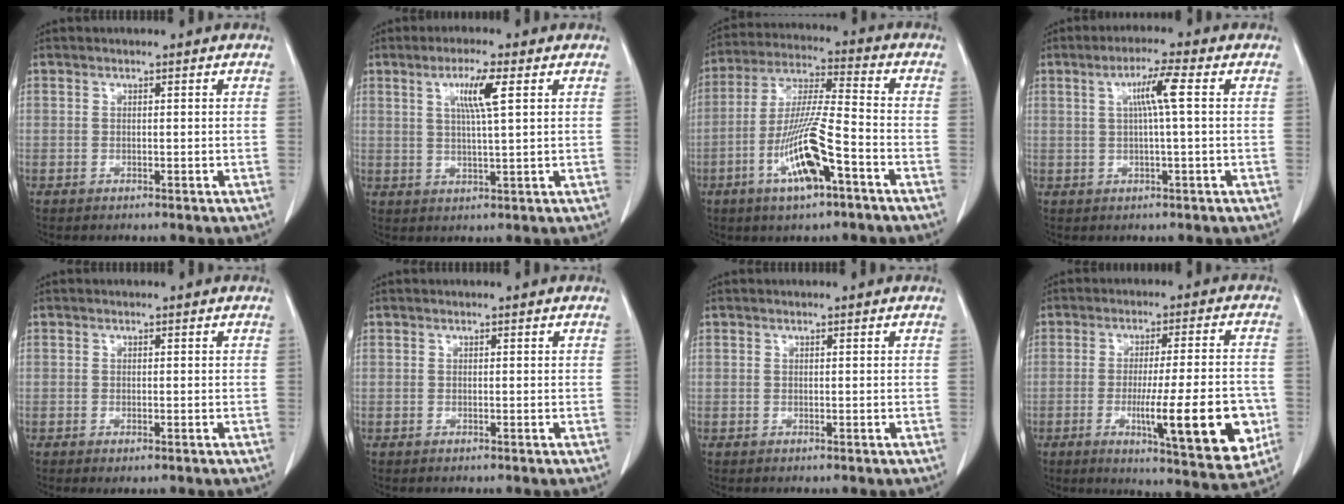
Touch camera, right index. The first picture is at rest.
{"total": 5.6, "force": [2.0, -0.1, 5.2], "torque": [-0.094, -0.001, 0.036]}
{"total": 12.8, "force": [-5.5, 1.6, 11.4], "torque": [-0.226, -0.007, -0.100]}
{"total": 4.9, "force": [1.0, -0.5, 4.8], "torque": [-0.088, 0.007, 0.019]}
{"total": 0.9, "force": [-0.5, 0.3, 0.7], "torque": [-0.013, -0.003, -0.005]}
{"total": 0.0}
{"total": 0.0}
{"total": 16.0, "force": [-4.3, 1.9, 15.3], "torque": [-0.204, -0.015, -0.054]}